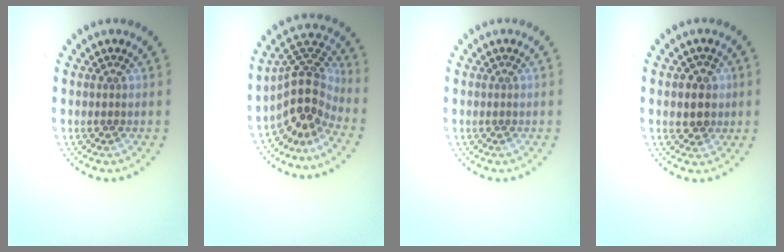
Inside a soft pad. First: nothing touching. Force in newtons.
{"total": 4.6, "press": 3.5, "slide": 3.1}
{"total": 0.0}
{"total": 2.1, "press": 2.0, "slide": 0.7}